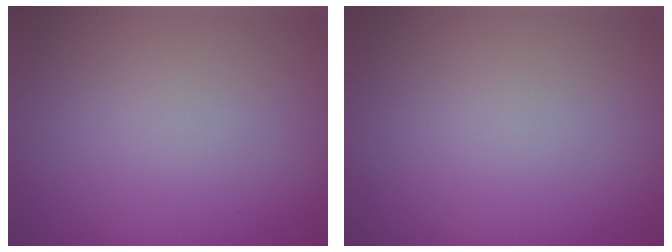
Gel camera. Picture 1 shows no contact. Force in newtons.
{"total": 0.0}